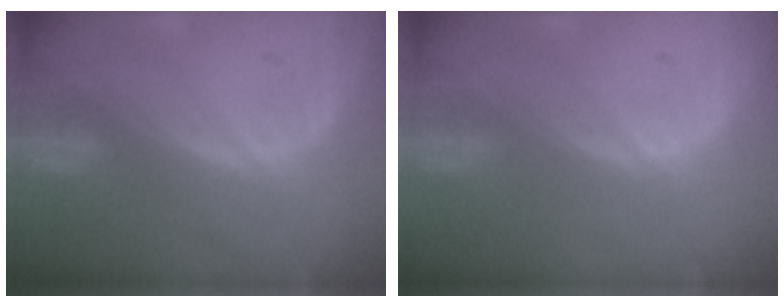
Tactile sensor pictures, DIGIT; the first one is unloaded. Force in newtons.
{"total": 0.0}